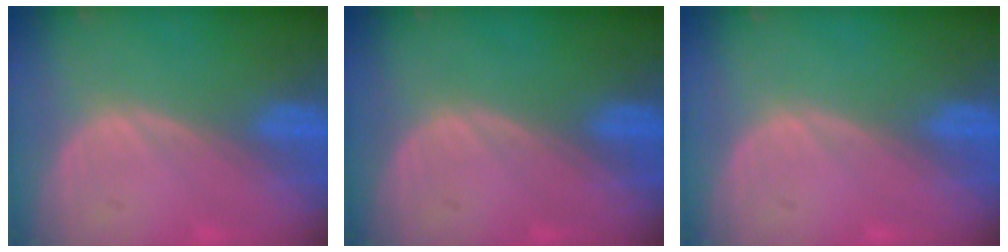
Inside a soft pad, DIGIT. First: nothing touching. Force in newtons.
{"total": 0.0}
{"total": 0.0}